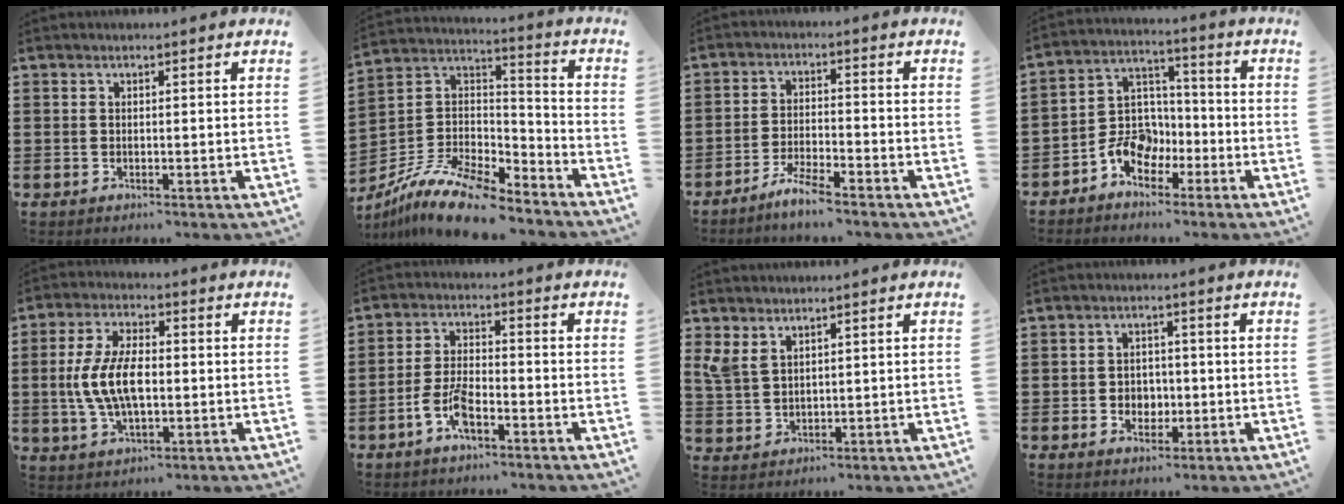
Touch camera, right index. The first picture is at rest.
{"total": 12.2, "force": [-10.0, 3.5, 6.0], "torque": [-0.125, 0.028, -0.195]}
{"total": 4.2, "force": [-3.9, 0.0, 1.6], "torque": [-0.036, 0.001, -0.076]}
{"total": 7.7, "force": [-4.4, 5.4, 3.3], "torque": [-0.080, 0.020, -0.086]}
{"total": 8.7, "force": [-0.6, 4.3, 7.6], "torque": [-0.171, 0.001, -0.018]}
{"total": 5.9, "force": [-3.2, 2.1, 4.5], "torque": [-0.107, -0.001, -0.065]}
{"total": 3.4, "force": [2.4, 2.0, 1.5], "torque": [-0.047, 0.005, 0.043]}
{"total": 3.0, "force": [-0.9, 2.5, 1.4], "torque": [-0.027, 0.001, -0.023]}